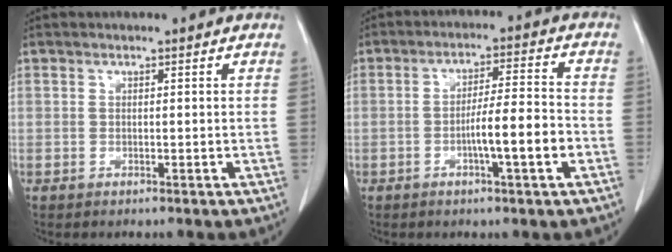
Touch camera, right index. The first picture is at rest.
{"total": 7.7, "force": [-2.5, 0.2, 7.3], "torque": [-0.120, 0.007, -0.042]}